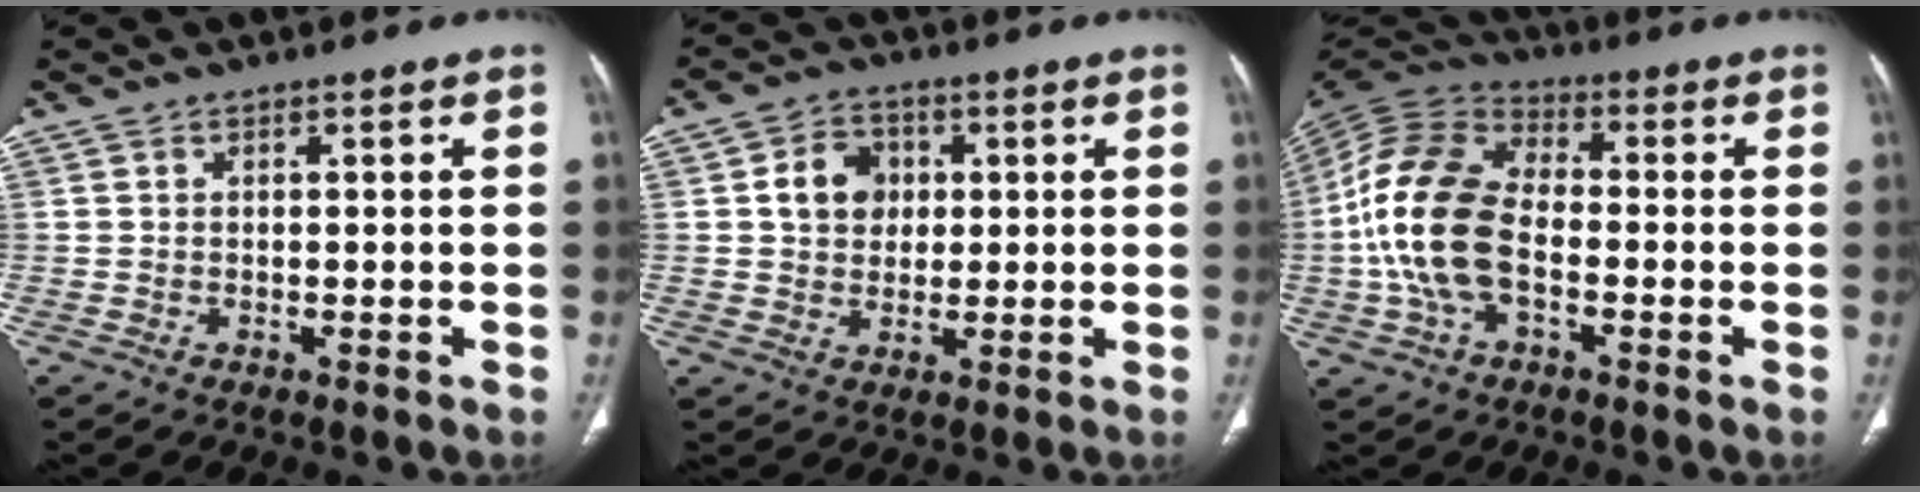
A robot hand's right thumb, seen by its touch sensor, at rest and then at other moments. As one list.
[{"total": 7.2, "force": [1.3, 6.0, 3.8], "torque": [-0.035, 0.002, 0.019]}, {"total": 16.3, "force": [-2.4, 9.7, 12.9], "torque": [-0.267, 0.029, -0.051]}]